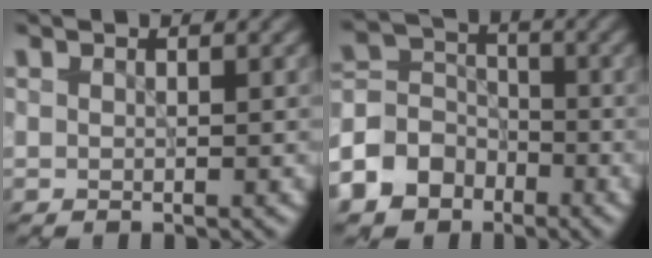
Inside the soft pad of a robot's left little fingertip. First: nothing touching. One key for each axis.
{"total": 6.8, "fx": -3.6, "fy": 5.3, "fz": 2.3, "tx": -0.048, "ty": 0.006, "tz": -0.089}